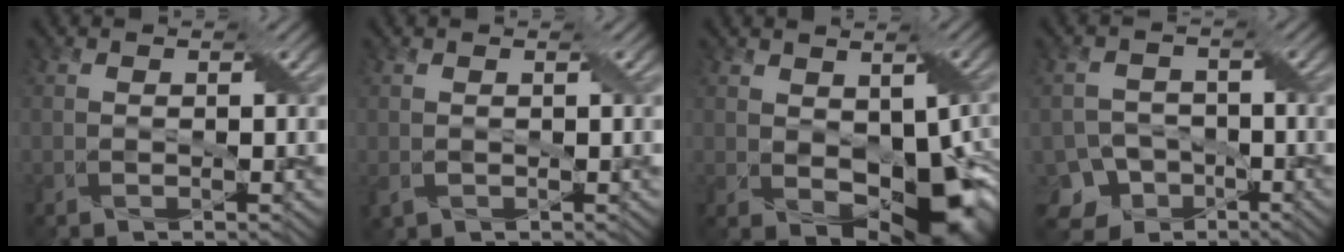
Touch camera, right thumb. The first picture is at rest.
{"total": 1.2, "force": [0.0, 0.9, 0.8], "torque": [-0.023, -0.002, 0.003]}
{"total": 9.7, "force": [-0.8, 5.9, 7.7], "torque": [-0.113, -0.024, 0.000]}
{"total": 7.7, "force": [-4.9, 5.7, 1.4], "torque": [-0.025, -0.014, -0.087]}